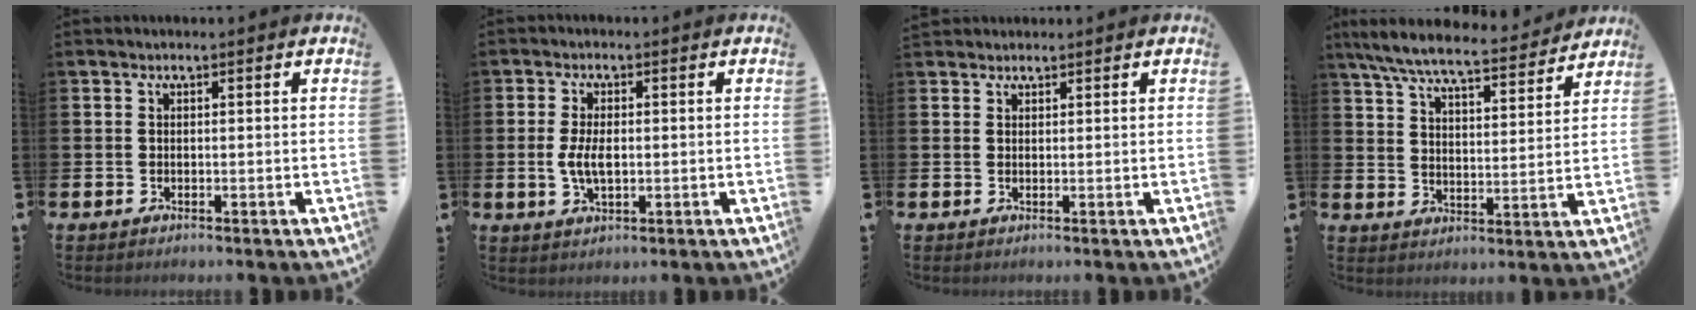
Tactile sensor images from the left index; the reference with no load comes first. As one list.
[{"total": 4.0, "force": [-0.1, 2.0, 3.4], "torque": [-0.061, -0.001, -0.008]}, {"total": 1.4, "force": [1.3, 0.5, -0.1], "torque": [0.014, 0.000, 0.021]}, {"total": 8.1, "force": [7.5, 1.1, 3.1], "torque": [-0.079, -0.049, 0.128]}]